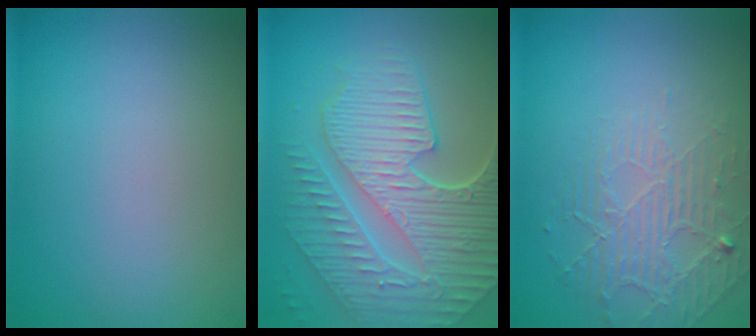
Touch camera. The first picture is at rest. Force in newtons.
{"total": 9.4, "press": 6.4, "slide": 6.9}
{"total": 2.3, "press": 1.7, "slide": 1.6}